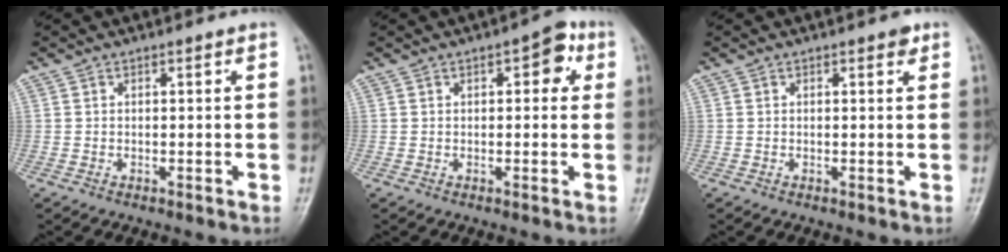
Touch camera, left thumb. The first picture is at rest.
{"total": 4.9, "force": [1.6, 2.4, 3.9], "torque": [-0.026, 0.004, 0.010]}
{"total": 1.2, "force": [0.7, 0.5, 0.8], "torque": [-0.006, -0.001, 0.006]}